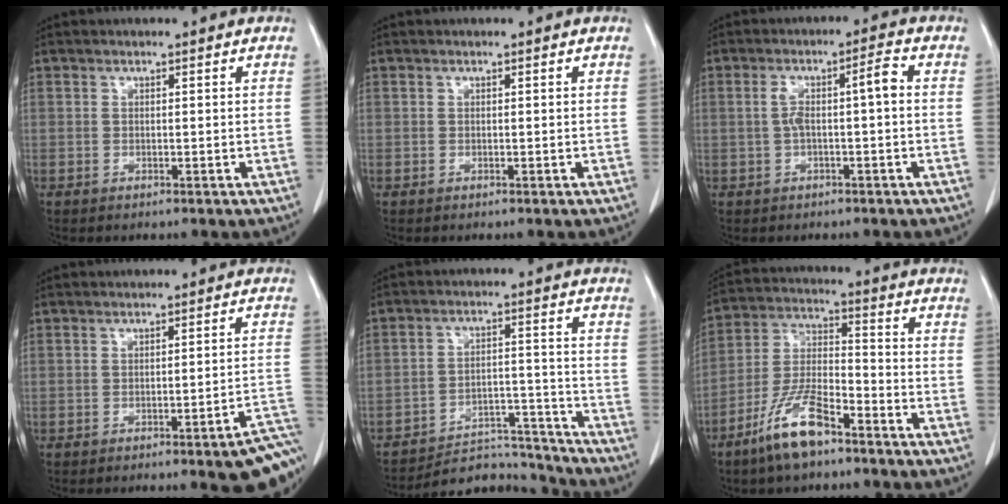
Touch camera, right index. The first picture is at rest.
{"total": 0.0}
{"total": 5.0, "force": [0.0, 0.7, 5.0], "torque": [-0.093, 0.025, 0.003]}
{"total": 9.8, "force": [-6.7, 0.5, 7.1], "torque": [-0.034, 0.010, -0.082]}
{"total": 12.6, "force": [-12.4, 2.3, -0.1], "torque": [0.021, 0.051, -0.182]}
{"total": 11.2, "force": [-7.6, 3.1, 7.6], "torque": [-0.165, -0.002, -0.144]}